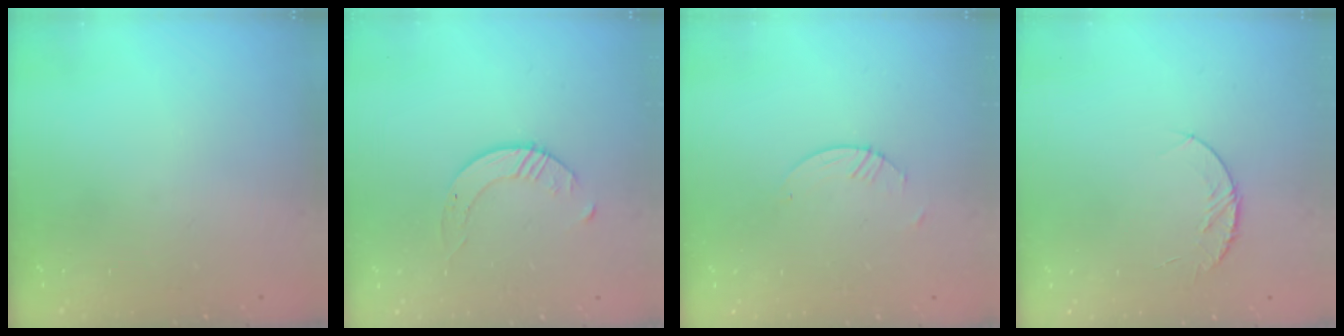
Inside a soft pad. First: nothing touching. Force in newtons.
{"total": 2.8, "press": 2.8, "slide": 0.3}
{"total": 0.8, "press": 0.8, "slide": 0.2}
{"total": 5.3, "press": 5.3, "slide": 0.6}